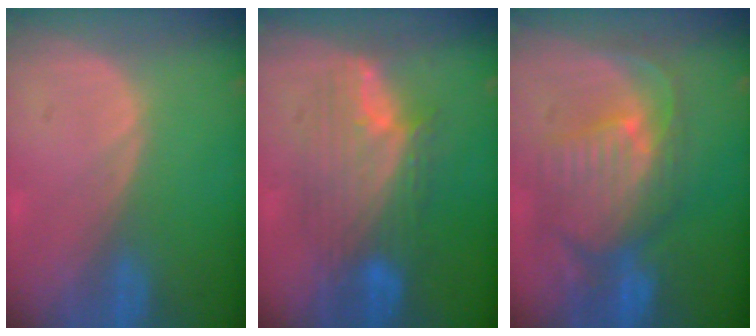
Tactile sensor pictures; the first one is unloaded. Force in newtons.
{"total": 8.4, "press": 8.4, "slide": 0.3}
{"total": 10.5, "press": 9.3, "slide": 4.8}